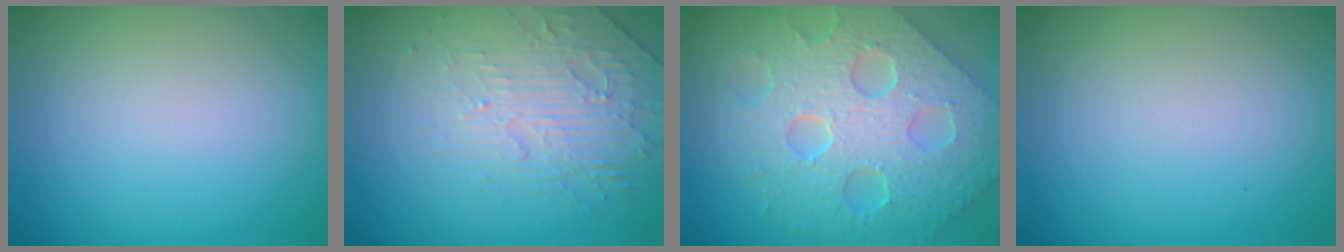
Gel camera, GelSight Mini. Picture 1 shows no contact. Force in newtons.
{"total": 2.8, "press": 2.3, "slide": 1.6}
{"total": 8.1, "press": 6.7, "slide": 4.6}
{"total": 0.0}